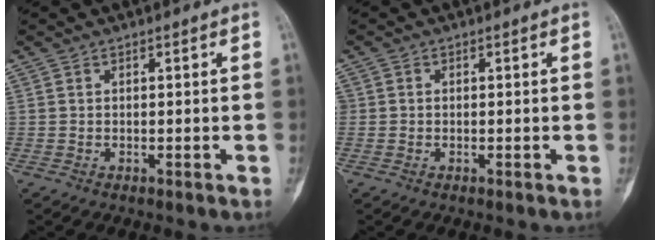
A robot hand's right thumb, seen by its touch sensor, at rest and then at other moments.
{"total": 0.8, "force": [0.0, 0.8, 0.2], "torque": [0.003, 0.003, -0.002]}